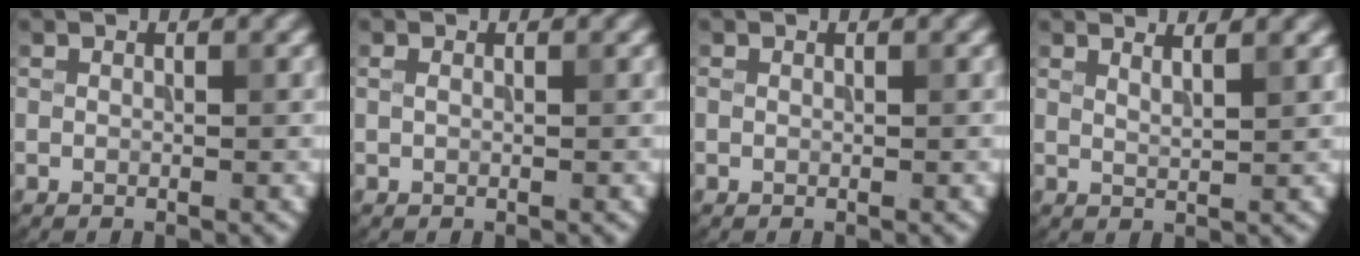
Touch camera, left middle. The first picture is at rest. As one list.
[{"total": 0.6, "force": [0.1, 0.3, 0.5], "torque": [-0.014, 0.002, 0.002]}, {"total": 0.0}, {"total": 1.7, "force": [1.4, 0.1, 1.0], "torque": [-0.013, 0.010, 0.017]}]